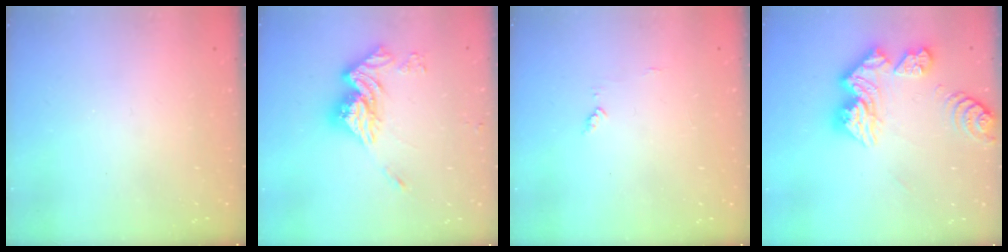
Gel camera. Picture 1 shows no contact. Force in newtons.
{"total": 15.5, "press": 15.5, "slide": 1.4}
{"total": 4.1, "press": 4.0, "slide": 0.8}
{"total": 13.9, "press": 13.9, "slide": 1.3}